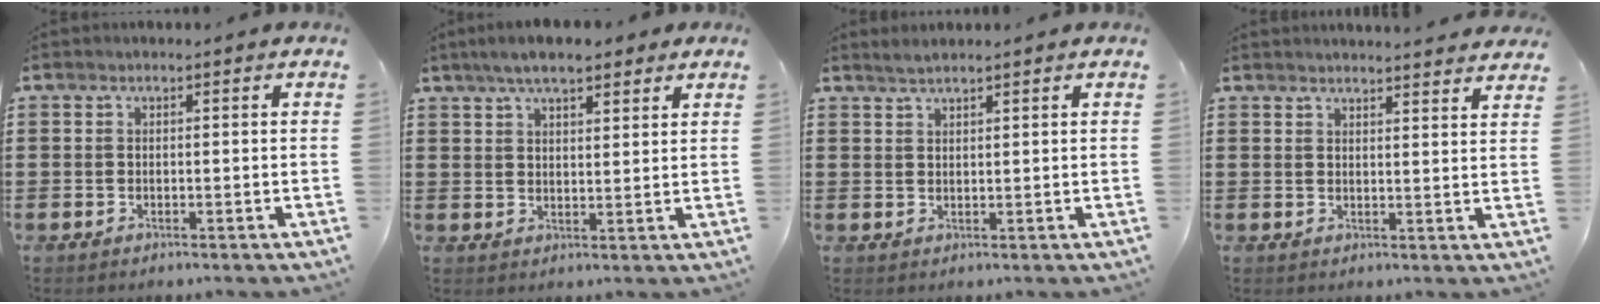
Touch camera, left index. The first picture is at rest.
{"total": 5.8, "force": [4.6, 1.6, 3.1], "torque": [-0.070, 0.005, 0.084]}
{"total": 1.5, "force": [1.4, 0.0, 0.4], "torque": [-0.010, 0.002, 0.027]}
{"total": 2.8, "force": [2.8, -0.4, 0.0], "torque": [-0.002, -0.015, 0.051]}